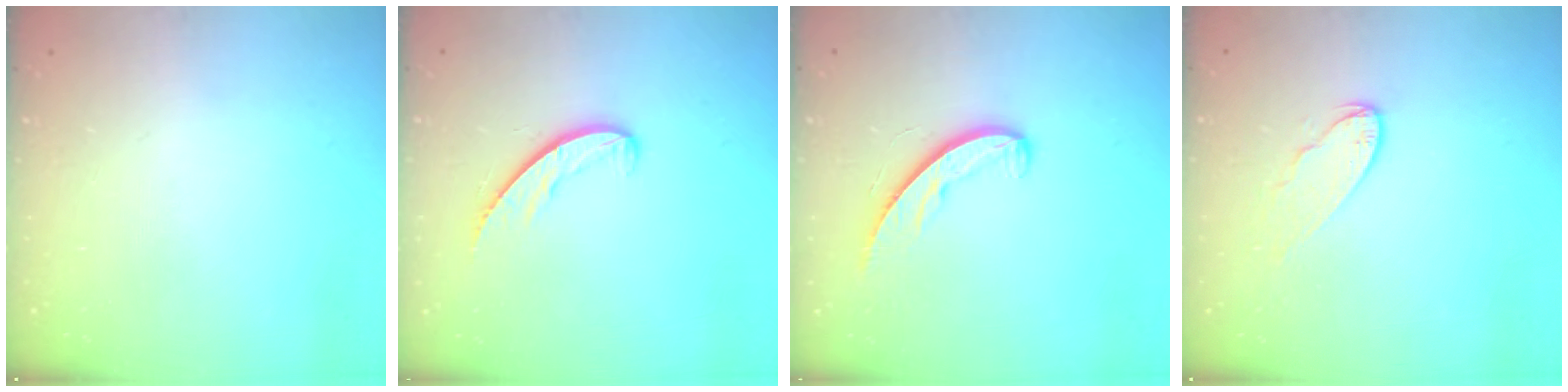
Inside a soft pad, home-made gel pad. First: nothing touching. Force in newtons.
{"total": 6.3, "press": 6.3, "slide": 0.4}
{"total": 8.0, "press": 7.9, "slide": 0.9}
{"total": 7.4, "press": 7.4, "slide": 0.6}